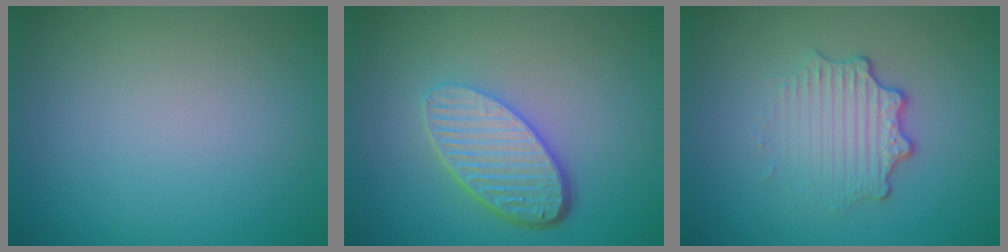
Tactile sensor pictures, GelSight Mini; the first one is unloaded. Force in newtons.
{"total": 5.3, "press": 3.9, "slide": 3.6}
{"total": 3.4, "press": 2.6, "slide": 2.2}